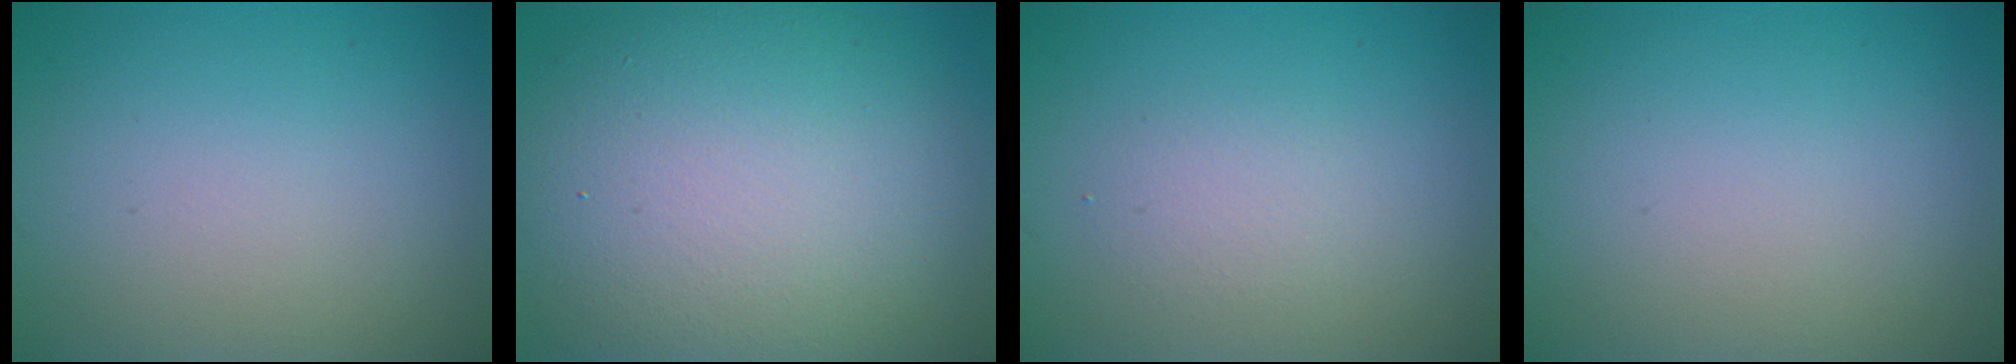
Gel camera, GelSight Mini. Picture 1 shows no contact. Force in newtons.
{"total": 13.7, "press": 13.6, "slide": 1.4}
{"total": 1.7, "press": 1.7, "slide": 0.2}
{"total": 0.0}